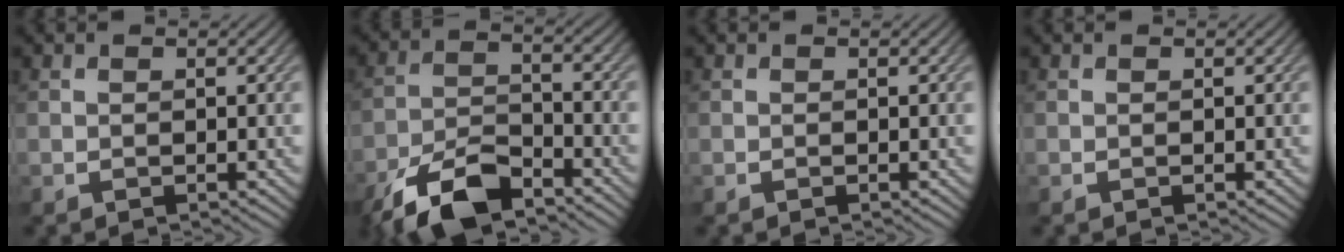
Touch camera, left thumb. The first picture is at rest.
{"total": 9.8, "force": [-7.3, 3.4, 5.6], "torque": [-0.102, -0.003, -0.150]}
{"total": 0.0}
{"total": 0.0}